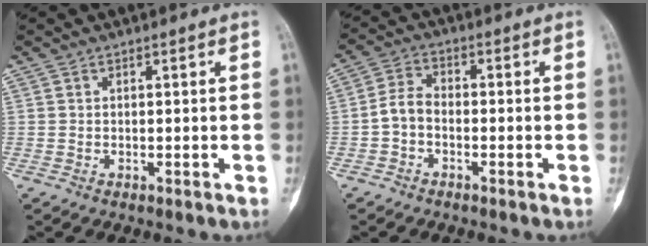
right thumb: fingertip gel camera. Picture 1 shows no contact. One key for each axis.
{"total": 4.4, "fx": -1.4, "fy": 2.9, "fz": 3.0, "tx": -0.053, "ty": 0.020, "tz": -0.038}